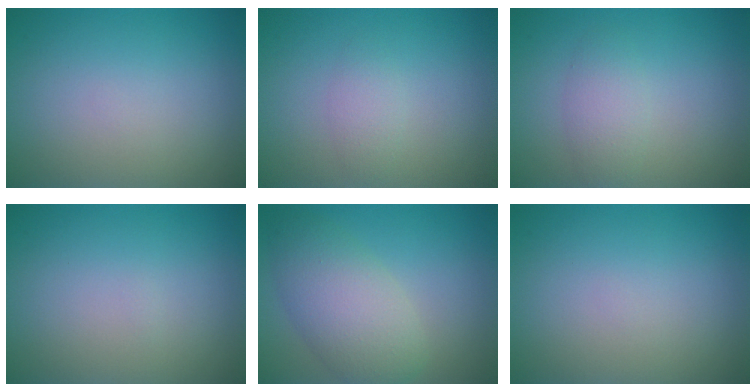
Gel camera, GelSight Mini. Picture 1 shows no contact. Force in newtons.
{"total": 1.4, "press": 1.4, "slide": 0.0}
{"total": 2.1, "press": 2.1, "slide": 0.1}
{"total": 0.0}
{"total": 5.5, "press": 5.5, "slide": 0.3}
{"total": 0.0}